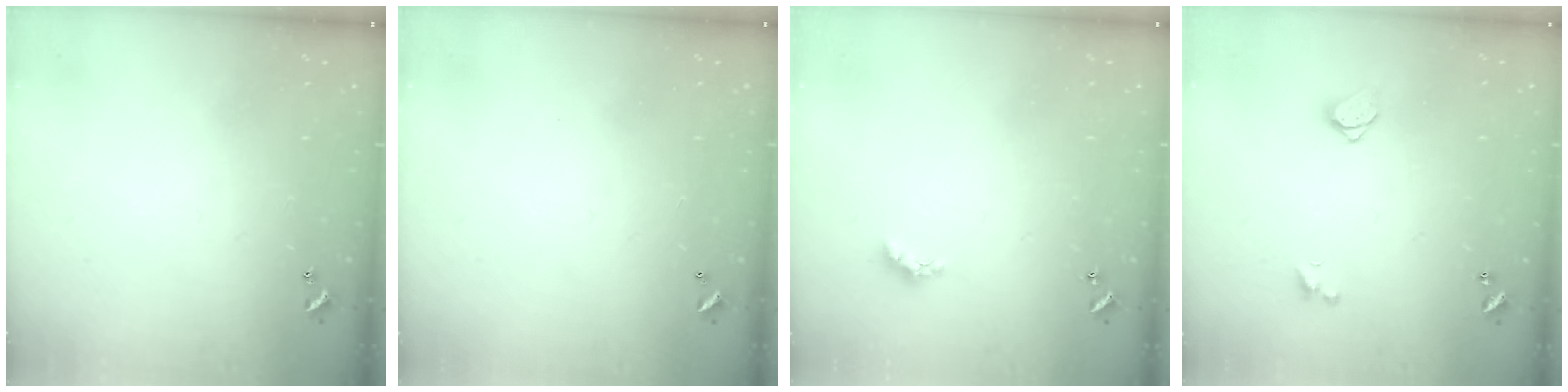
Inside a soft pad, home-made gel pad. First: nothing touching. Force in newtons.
{"total": 2.9, "press": 2.9, "slide": 0.1}
{"total": 1.5, "press": 1.4, "slide": 0.4}
{"total": 1.5, "press": 1.5, "slide": 0.4}